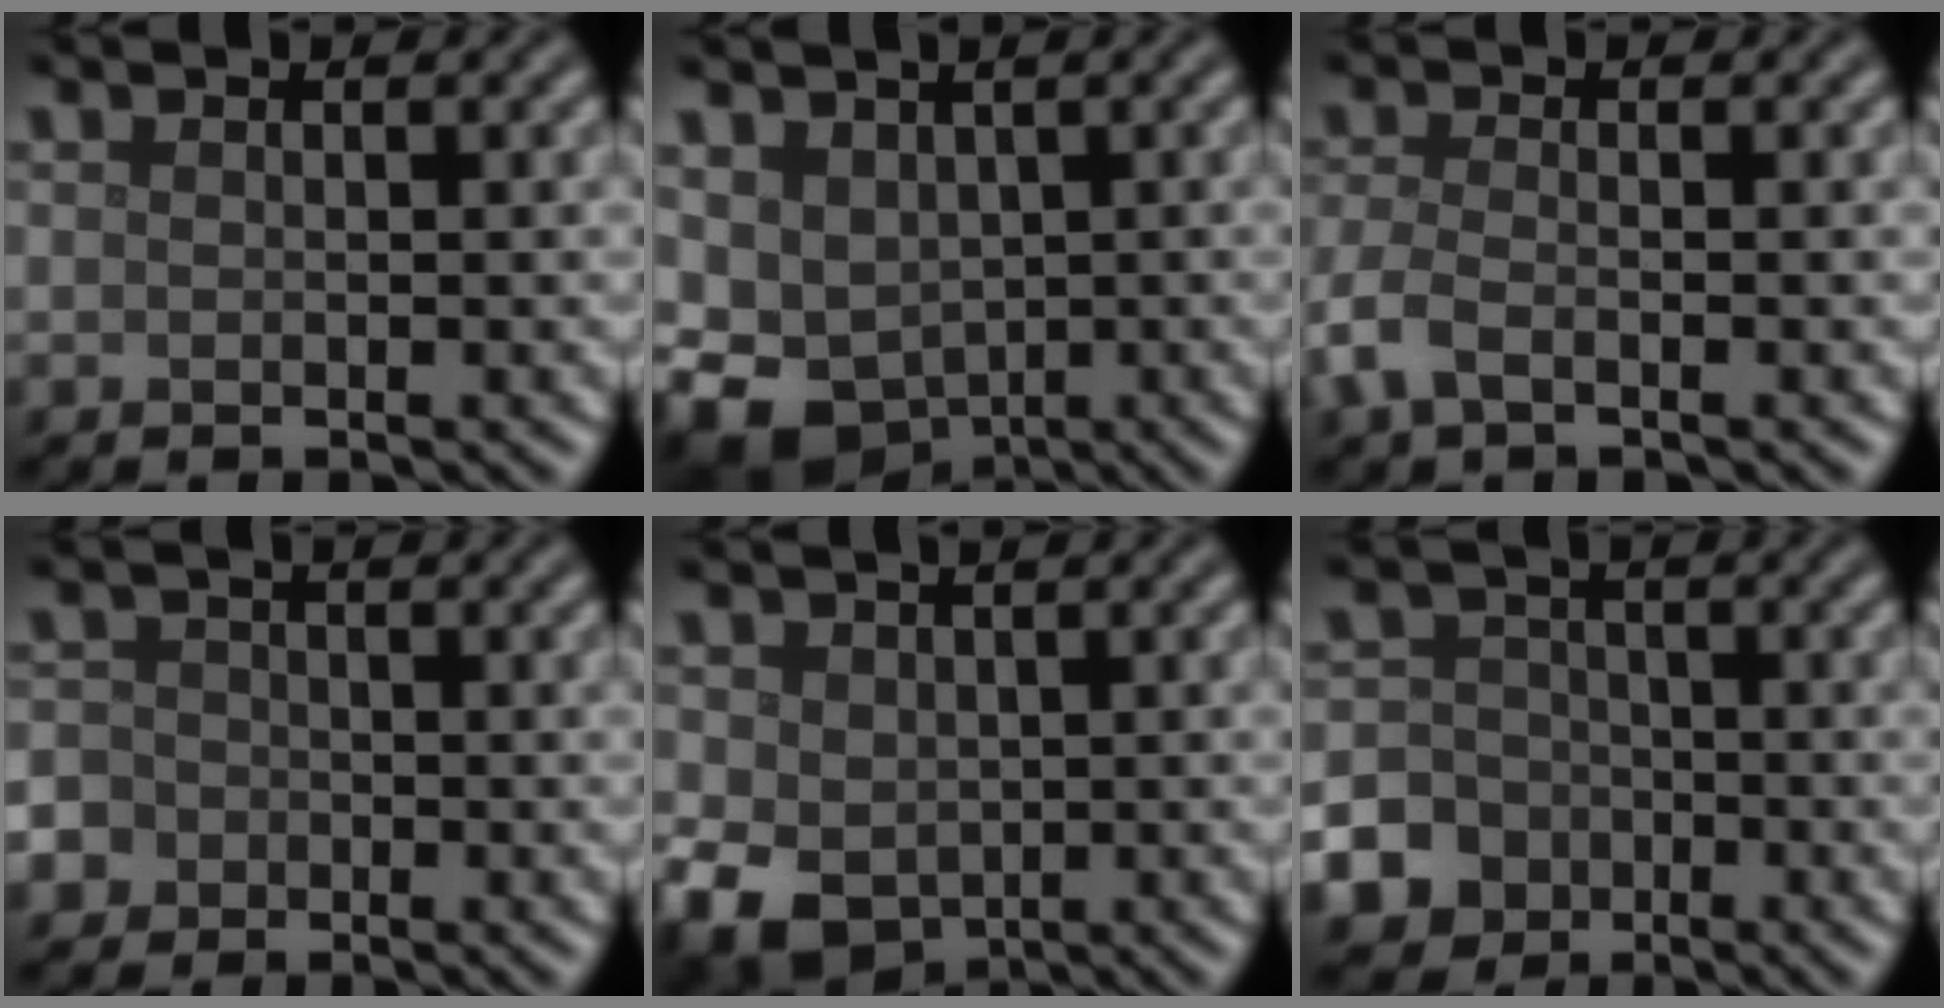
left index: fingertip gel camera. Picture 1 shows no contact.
{"total": 7.6, "force": [-1.9, 5.9, 4.5], "torque": [-0.087, -0.022, -0.021]}
{"total": 2.6, "force": [-1.3, 1.1, 2.0], "torque": [-0.054, -0.005, -0.037]}
{"total": 4.9, "force": [-2.4, 4.1, 0.9], "torque": [-0.012, -0.005, -0.063]}
{"total": 5.7, "force": [-1.2, 4.5, 3.4], "torque": [-0.080, -0.018, -0.017]}
{"total": 9.8, "force": [-5.0, 8.2, 1.9], "torque": [-0.049, -0.032, -0.111]}